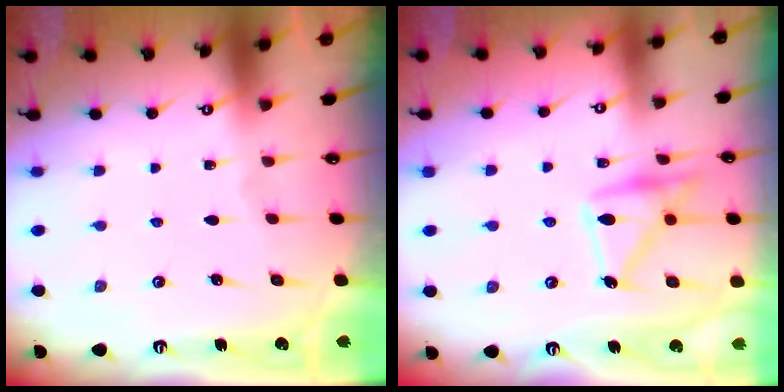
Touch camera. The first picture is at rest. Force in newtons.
{"total": 17.5, "press": 17.4, "slide": 1.2}